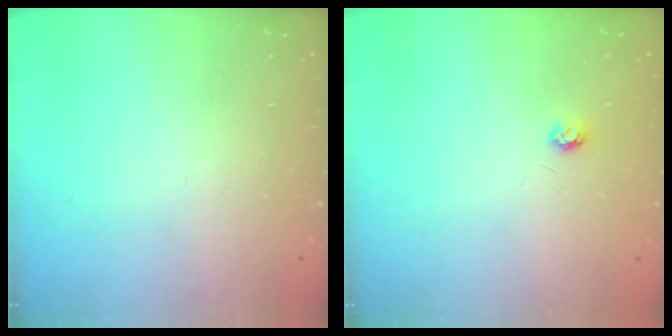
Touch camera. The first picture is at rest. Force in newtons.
{"total": 3.9, "press": 3.9, "slide": 0.5}